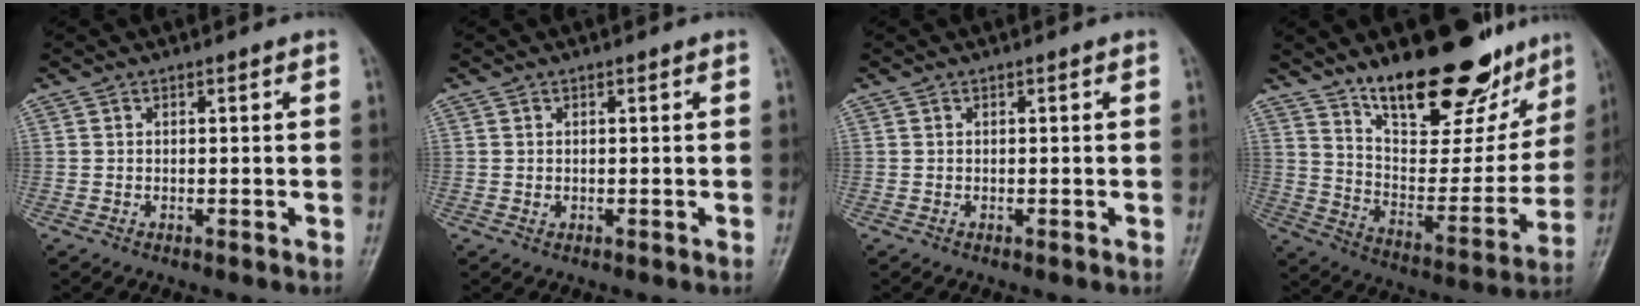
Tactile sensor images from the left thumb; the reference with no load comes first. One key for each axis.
{"total": 0.6, "fx": 0.2, "fy": 0.5, "fz": 0.3, "tx": -0.002, "ty": -0.001, "tz": 0.004}
{"total": 0.0}
{"total": 24.8, "fx": 17.5, "fy": 10.0, "fz": 14.5, "tx": -0.164, "ty": -0.091, "tz": 0.274}